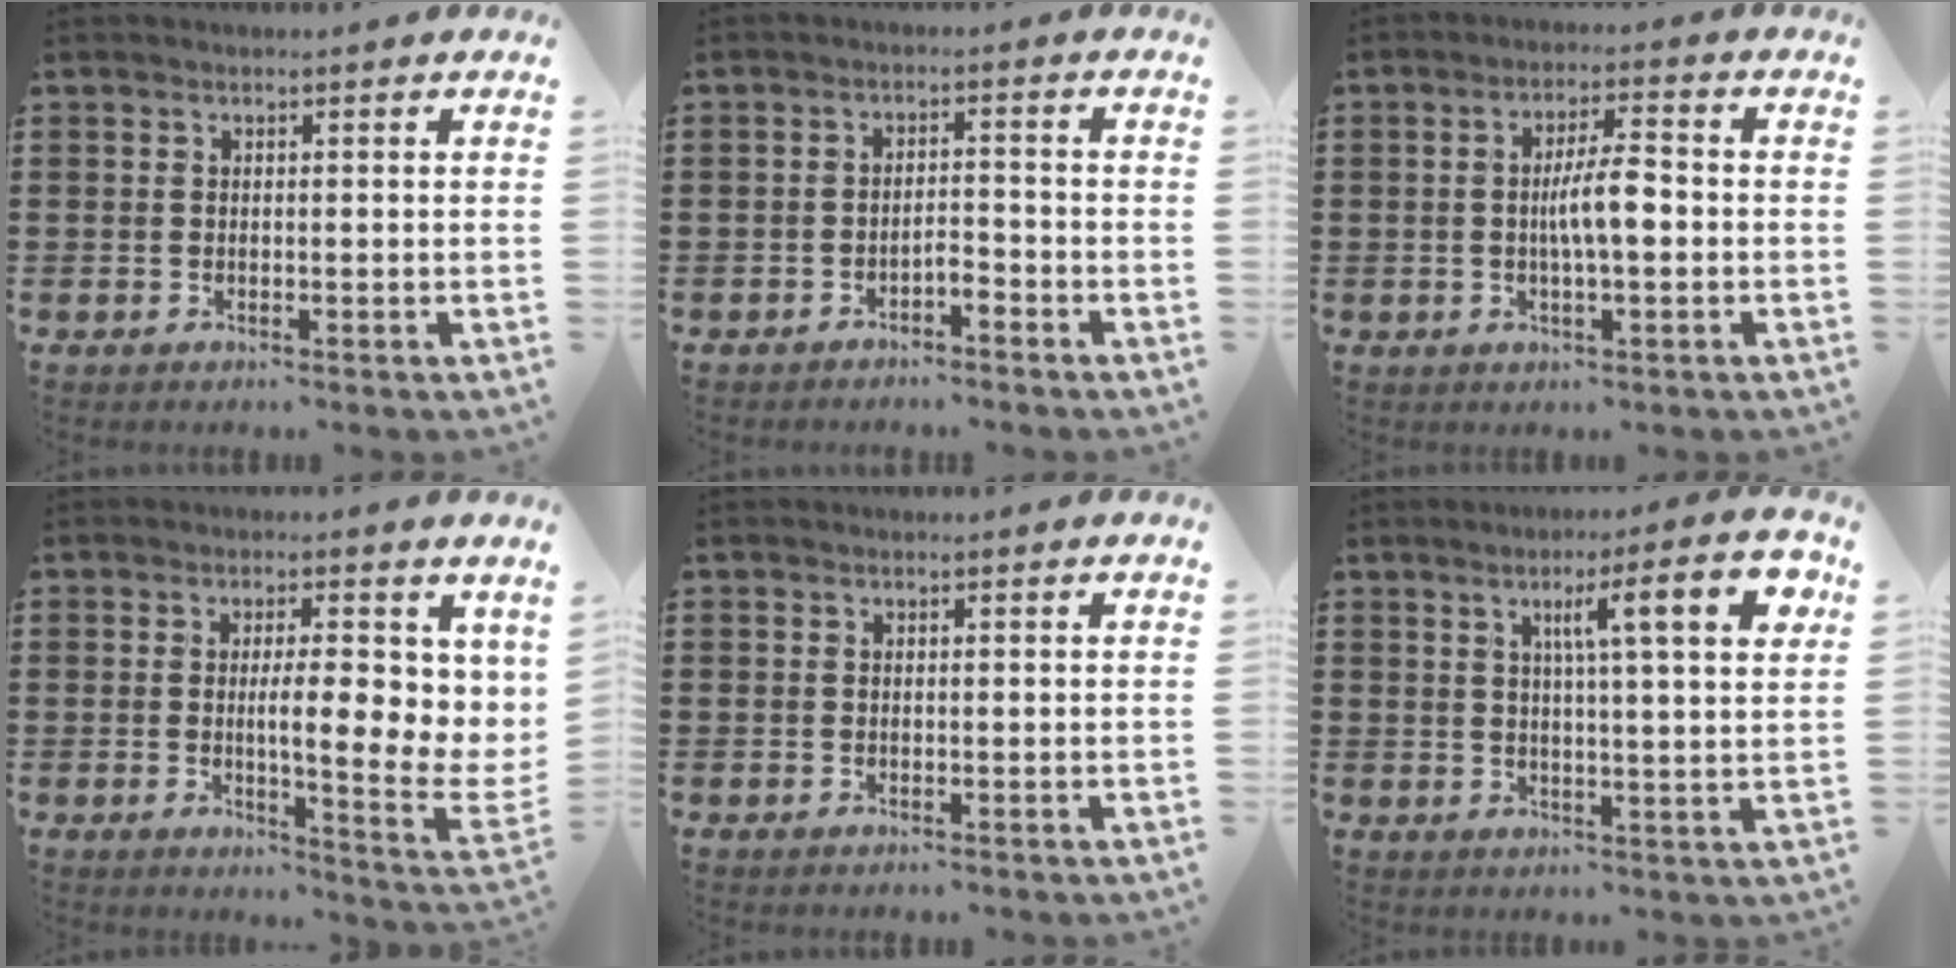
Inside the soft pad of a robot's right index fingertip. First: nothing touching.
{"total": 2.3, "force": [-1.9, 0.6, 1.1], "torque": [-0.025, 0.003, -0.038]}
{"total": 6.2, "force": [-0.5, 1.4, 6.0], "torque": [-0.114, 0.003, -0.014]}
{"total": 8.2, "force": [1.0, 2.4, 7.8], "torque": [-0.113, -0.019, 0.011]}
{"total": 0.0}
{"total": 9.6, "force": [3.6, 1.3, 8.7], "torque": [-0.144, -0.003, 0.051]}